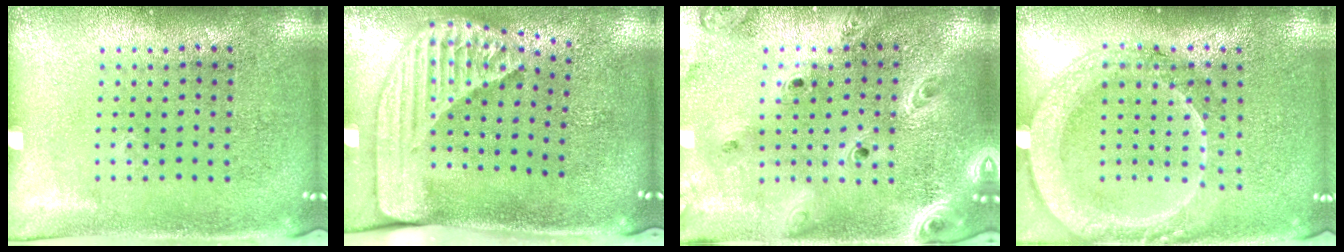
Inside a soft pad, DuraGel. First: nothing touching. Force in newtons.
{"total": 2.4, "press": 1.7, "slide": 1.7}
{"total": 3.0, "press": 2.5, "slide": 1.6}
{"total": 2.1, "press": 2.0, "slide": 0.7}